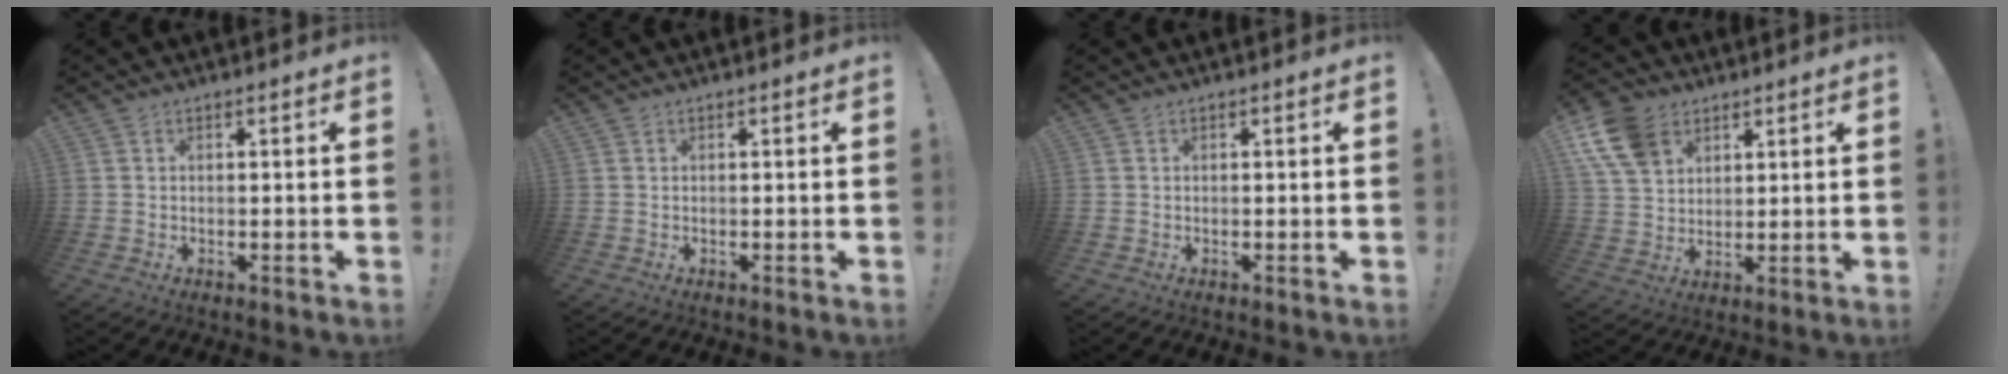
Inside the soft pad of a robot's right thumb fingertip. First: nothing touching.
{"total": 0.0}
{"total": 0.0}
{"total": 12.5, "force": [6.6, 8.7, 6.1], "torque": [-0.111, -0.024, 0.132]}